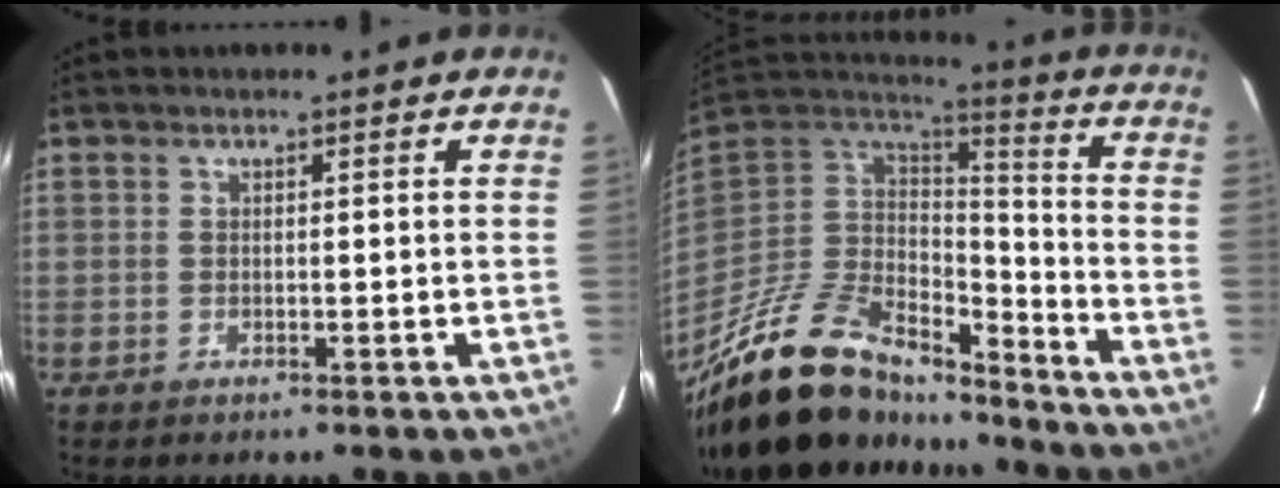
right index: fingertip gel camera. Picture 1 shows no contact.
{"total": 25.4, "force": [-19.1, 10.5, 13.0], "torque": [-0.264, -0.009, -0.315]}